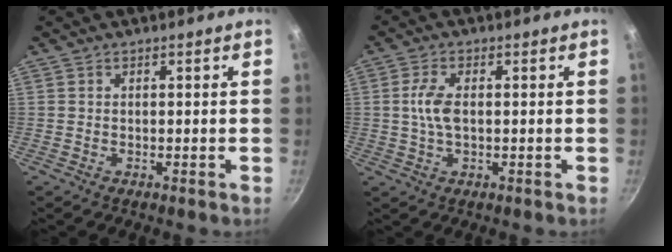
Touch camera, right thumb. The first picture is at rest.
{"total": 4.9, "force": [0.3, 2.4, 4.3], "torque": [-0.098, 0.003, 0.002]}